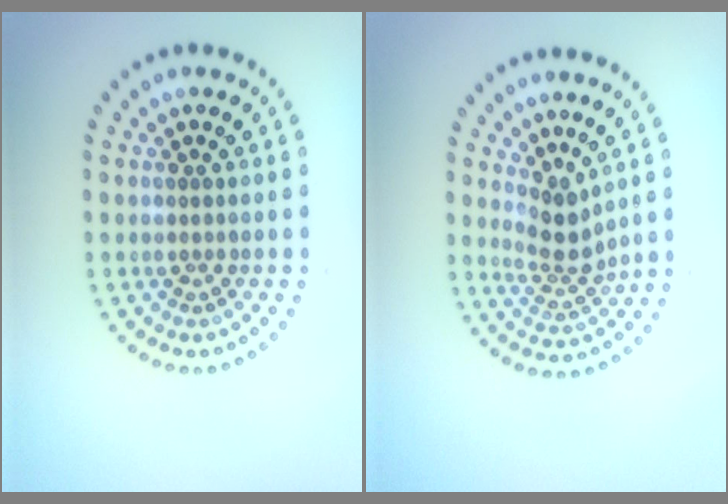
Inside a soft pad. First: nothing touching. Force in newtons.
{"total": 2.6, "press": 1.8, "slide": 1.9}